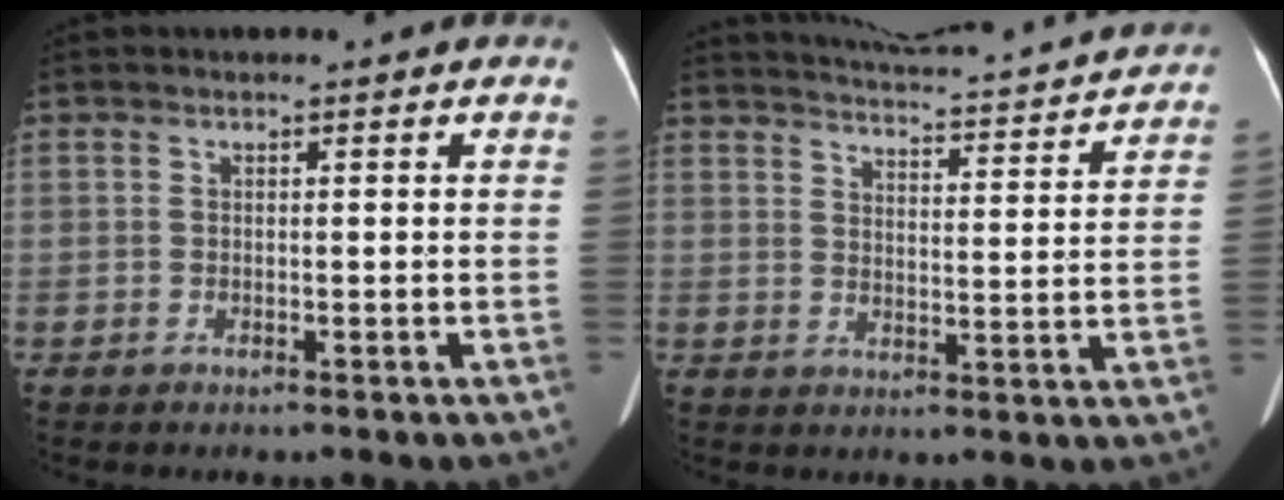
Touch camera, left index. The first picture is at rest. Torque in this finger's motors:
{"motor_torque": [-0.02, -1.89, 0.02, 0.01]}